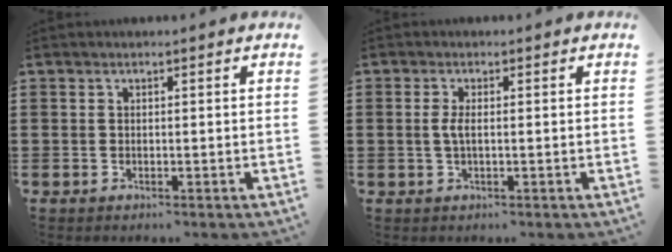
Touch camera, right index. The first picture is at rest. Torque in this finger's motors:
{"motor_torque": [0.96, 1.00, 0.28, 0.08]}